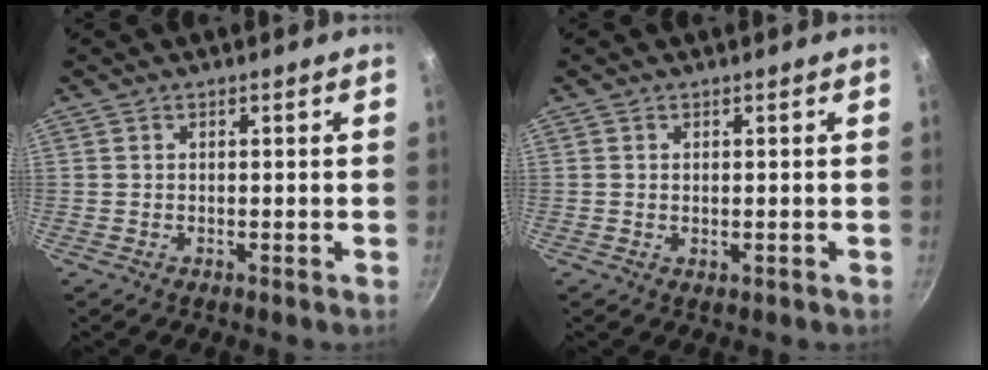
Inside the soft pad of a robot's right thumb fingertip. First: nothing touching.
{"total": 0.6, "force": [0.0, 0.4, 0.5], "torque": [-0.007, -0.001, 0.000]}